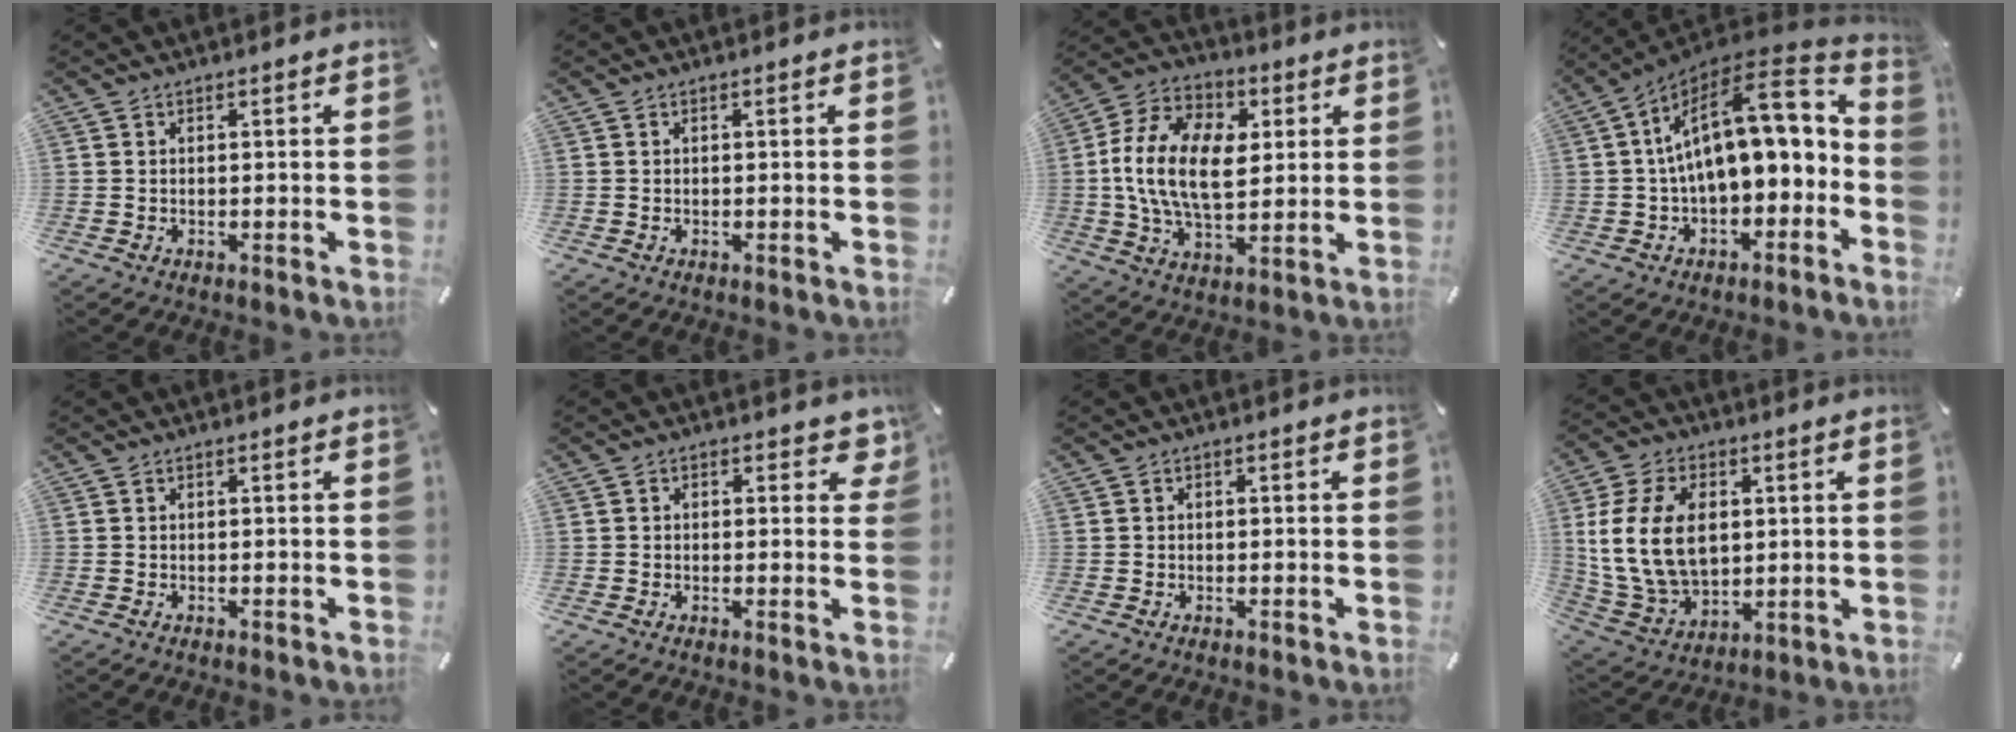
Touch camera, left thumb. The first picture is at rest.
{"total": 0.0}
{"total": 17.3, "force": [1.7, 11.0, 13.3], "torque": [-0.281, 0.011, 0.031]}
{"total": 18.7, "force": [2.8, 10.0, 15.5], "torque": [-0.246, -0.019, 0.045]}
{"total": 0.0}
{"total": 3.6, "force": [1.2, 2.5, 2.4], "torque": [-0.008, -0.004, 0.013]}
{"total": 0.6, "force": [-0.1, 0.5, 0.2], "torque": [-0.002, 0.004, -0.003]}
{"total": 17.0, "force": [2.6, 12.1, 11.6], "torque": [-0.247, 0.003, 0.046]}